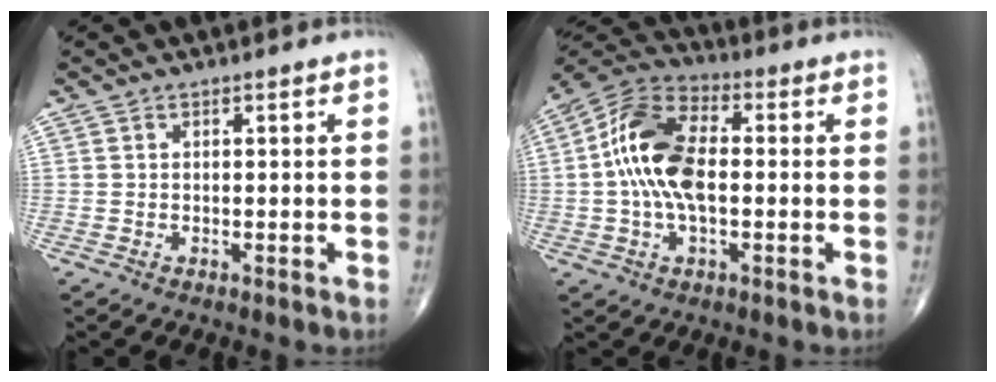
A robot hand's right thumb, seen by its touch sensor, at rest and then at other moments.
{"total": 14.4, "force": [0.2, 7.8, 12.2], "torque": [-0.238, 0.030, -0.006]}